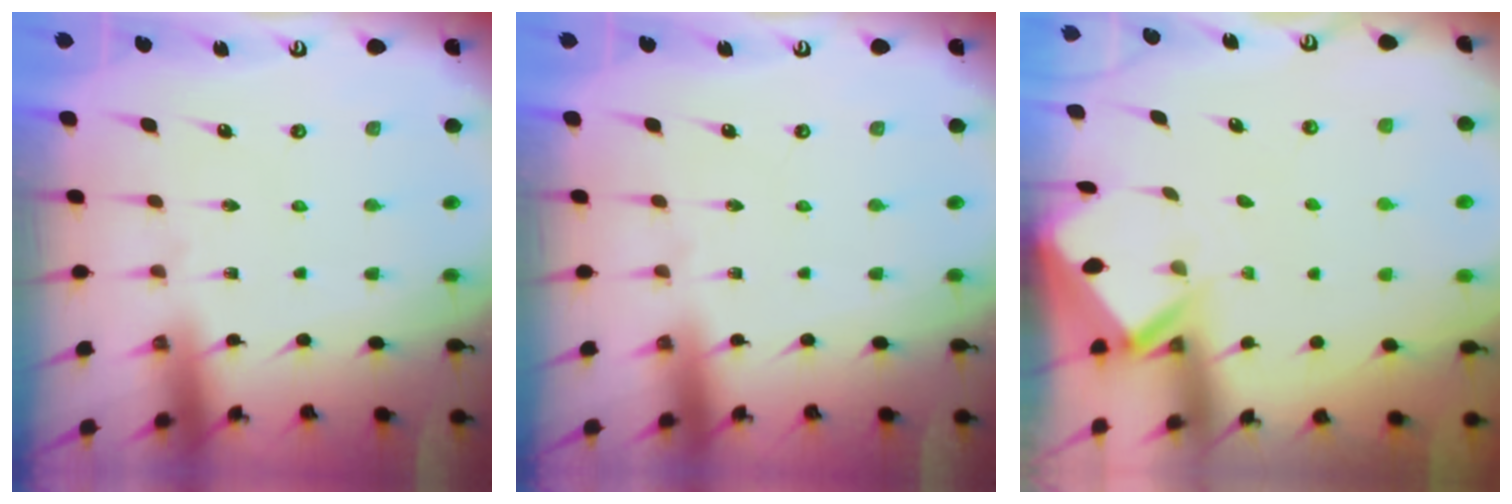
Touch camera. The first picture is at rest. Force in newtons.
{"total": 0.0}
{"total": 2.4, "press": 2.4, "slide": 0.1}